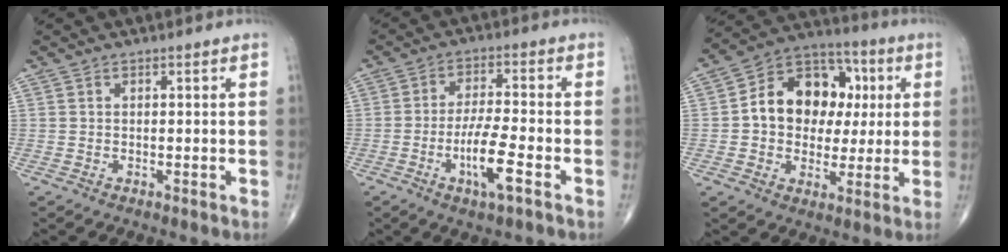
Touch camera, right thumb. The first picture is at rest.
{"total": 8.7, "force": [-3.4, 1.6, 7.8], "torque": [-0.153, 0.013, -0.061]}
{"total": 16.4, "force": [2.0, 12.5, 10.4], "torque": [-0.114, 0.023, 0.025]}